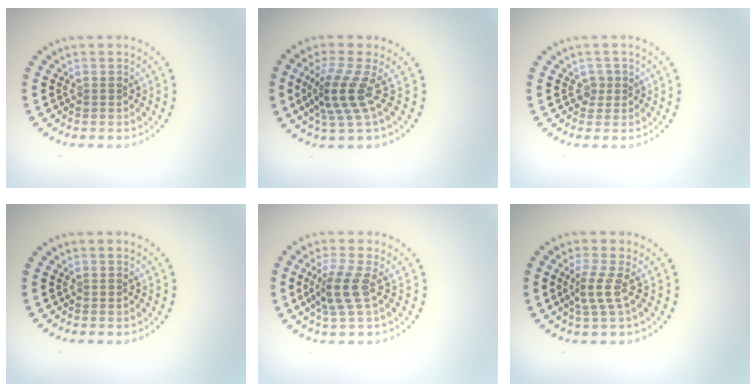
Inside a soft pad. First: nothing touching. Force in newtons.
{"total": 3.8, "press": 2.7, "slide": 2.6}
{"total": 1.1, "press": 0.8, "slide": 0.7}
{"total": 0.0}
{"total": 2.9, "press": 2.4, "slide": 1.7}
{"total": 2.3, "press": 1.5, "slide": 1.7}